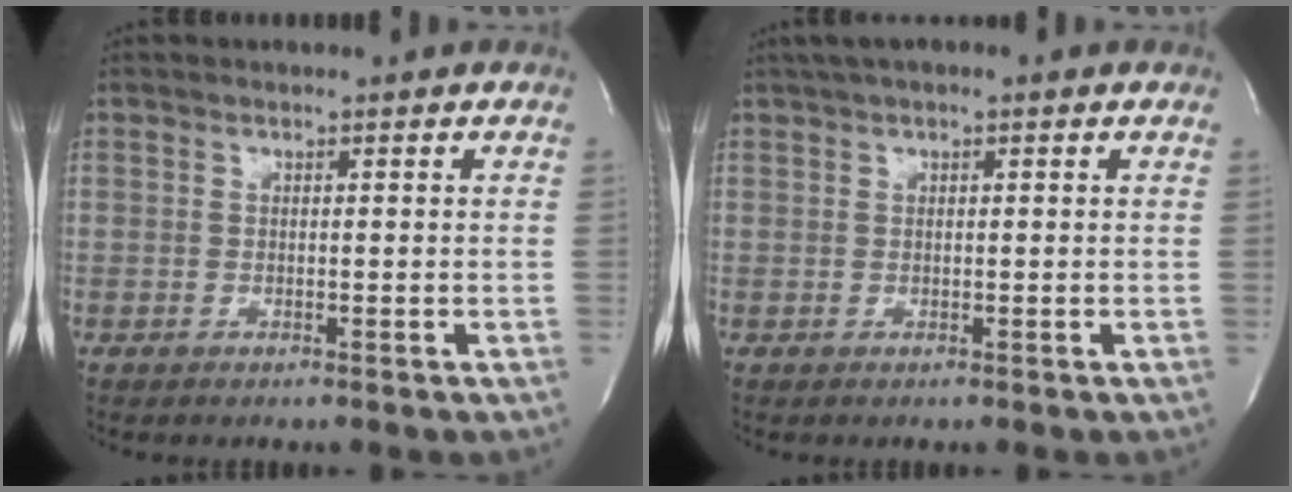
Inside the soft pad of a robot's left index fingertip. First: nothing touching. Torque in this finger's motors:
{"motor_torque": [-0.07, -0.18, 0.58, 0.07]}